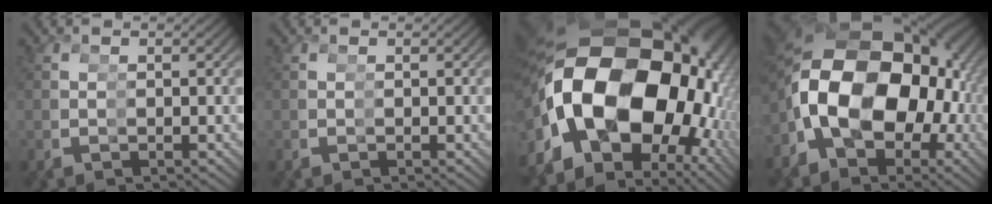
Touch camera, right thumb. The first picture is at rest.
{"total": 0.0}
{"total": 27.5, "force": [1.5, 18.3, 20.5], "torque": [-0.367, -0.021, 0.038]}
{"total": 21.9, "force": [-0.4, 15.8, 15.2], "torque": [-0.302, -0.040, 0.014]}